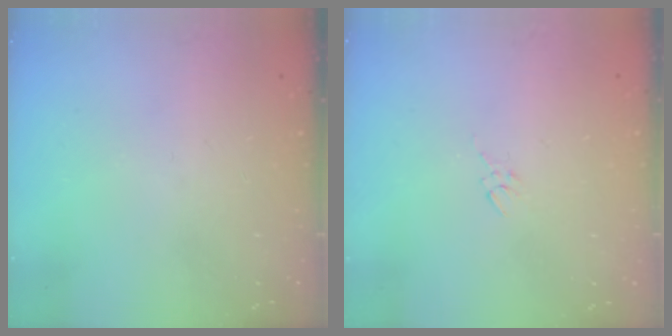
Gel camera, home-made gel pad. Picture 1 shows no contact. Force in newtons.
{"total": 2.7, "press": 2.7, "slide": 0.5}